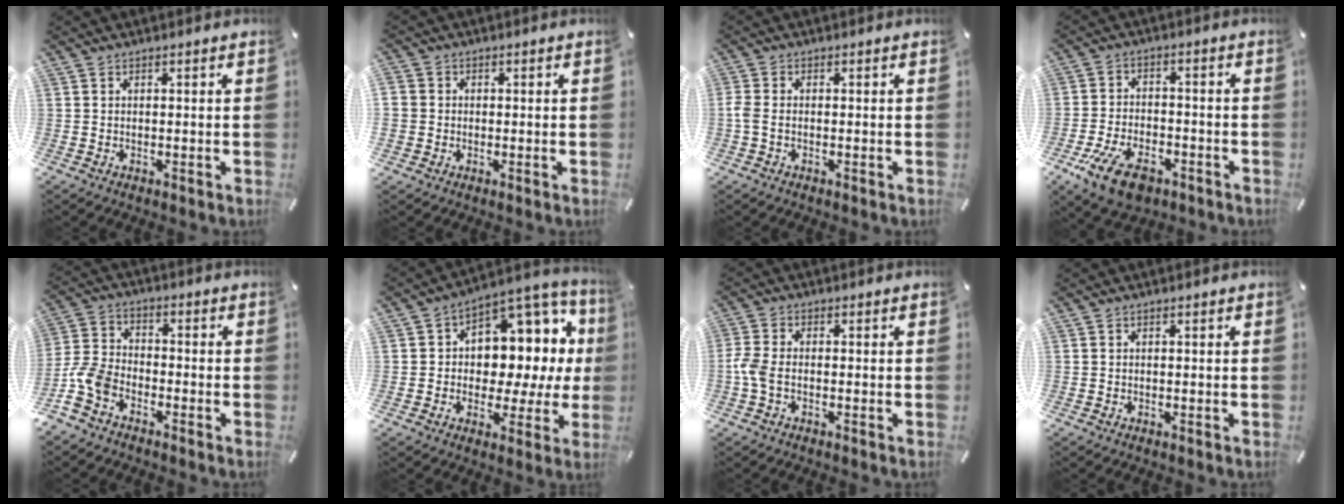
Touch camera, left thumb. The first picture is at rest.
{"total": 3.6, "force": [-0.2, 3.5, 0.2], "torque": [-0.006, 0.010, -0.003]}
{"total": 2.4, "force": [-0.6, 1.2, 2.0], "torque": [-0.050, 0.000, -0.014]}
{"total": 10.9, "force": [-6.0, 5.9, 7.0], "torque": [-0.142, 0.027, -0.107]}
{"total": 8.2, "force": [-5.4, 5.0, 3.5], "torque": [-0.086, 0.021, -0.107]}
{"total": 10.9, "force": [2.2, 8.9, 5.9], "torque": [-0.060, -0.046, 0.043]}
{"total": 4.2, "force": [-1.3, 2.1, 3.4], "torque": [-0.083, 0.000, -0.028]}
{"total": 0.0}